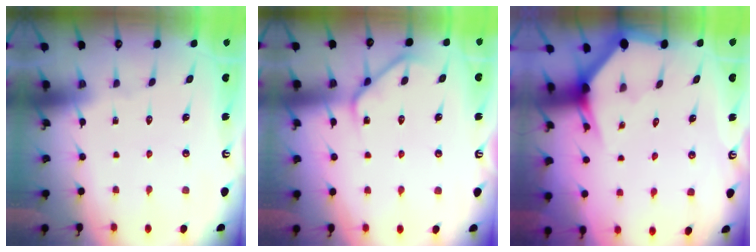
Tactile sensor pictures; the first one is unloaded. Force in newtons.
{"total": 4.8, "press": 4.7, "slide": 0.7}
{"total": 2.8, "press": 2.8, "slide": 0.2}